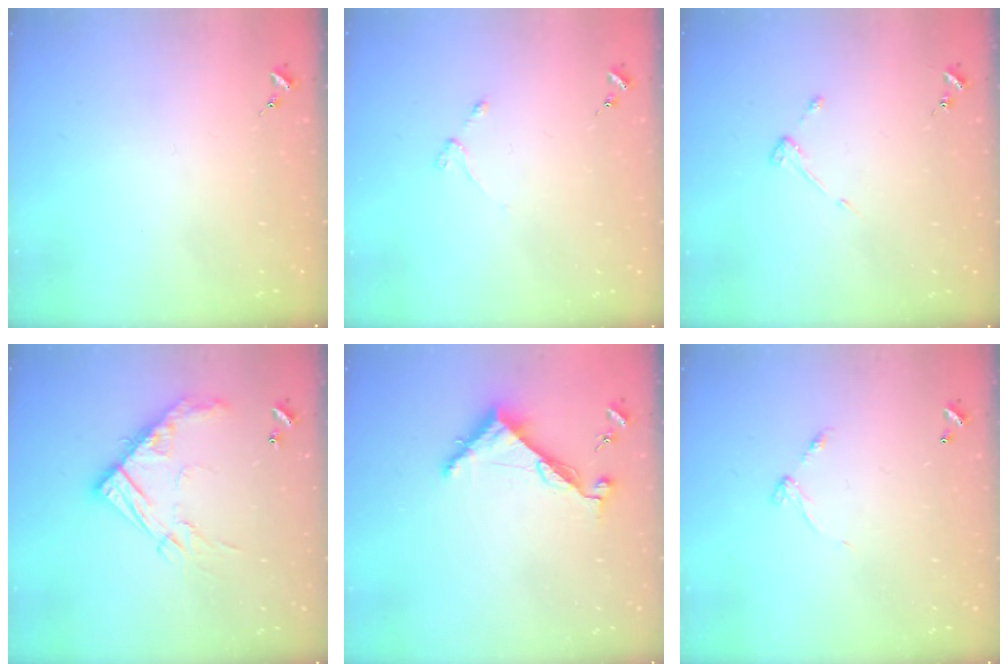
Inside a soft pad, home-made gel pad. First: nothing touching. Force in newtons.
{"total": 3.1, "press": 3.0, "slide": 0.4}
{"total": 3.0, "press": 3.0, "slide": 0.4}
{"total": 16.5, "press": 16.5, "slide": 1.5}
{"total": 6.8, "press": 6.8, "slide": 0.3}
{"total": 5.6, "press": 5.6, "slide": 0.5}